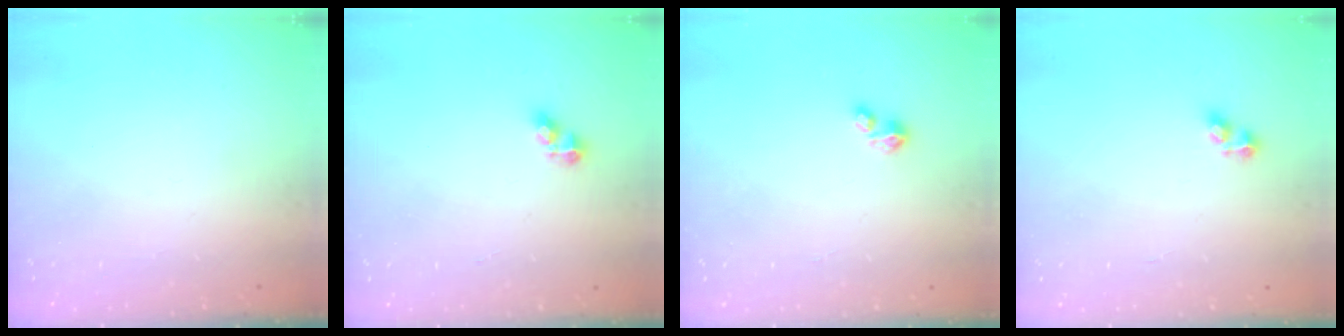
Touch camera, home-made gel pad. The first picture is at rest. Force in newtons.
{"total": 4.9, "press": 4.8, "slide": 0.6}
{"total": 2.7, "press": 2.7, "slide": 0.4}
{"total": 4.0, "press": 3.9, "slide": 0.5}